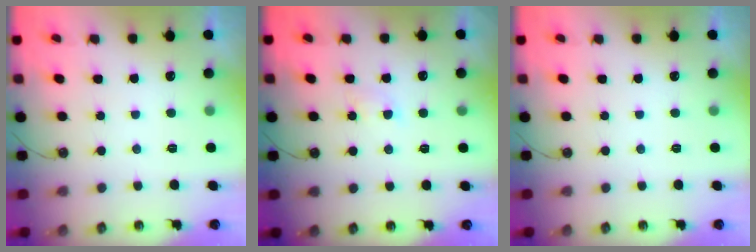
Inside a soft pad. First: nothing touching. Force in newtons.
{"total": 2.9, "press": 2.9, "slide": 0.6}
{"total": 0.0}